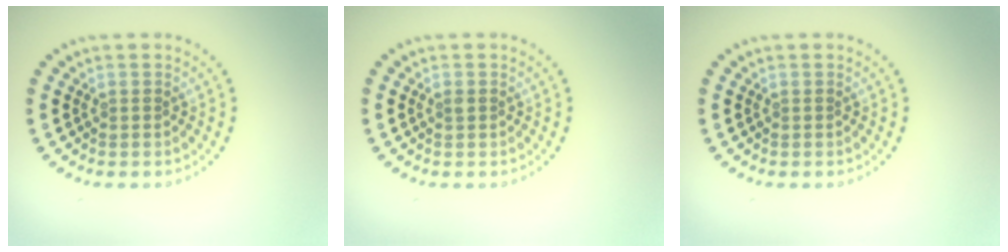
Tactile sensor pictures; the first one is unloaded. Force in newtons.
{"total": 0.5, "press": 0.5, "slide": 0.1}
{"total": 0.0}